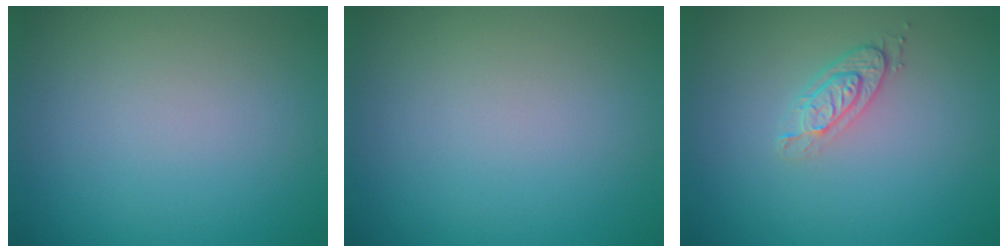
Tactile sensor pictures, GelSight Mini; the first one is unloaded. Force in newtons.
{"total": 0.0}
{"total": 2.4, "press": 1.9, "slide": 1.4}